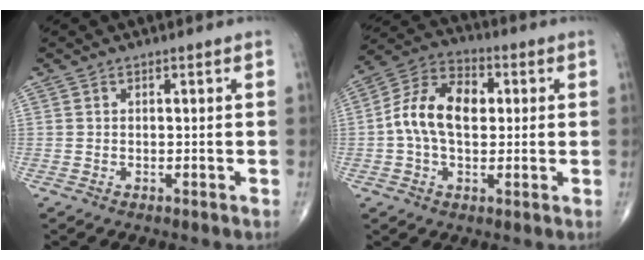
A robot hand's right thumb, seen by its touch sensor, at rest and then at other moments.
{"total": 12.3, "force": [0.9, 7.7, 9.5], "torque": [-0.168, 0.028, 0.007]}